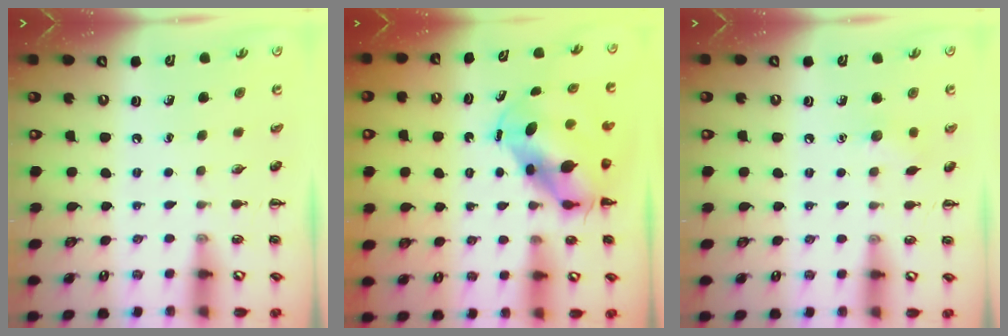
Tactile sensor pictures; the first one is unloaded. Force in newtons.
{"total": 7.8, "press": 7.6, "slide": 2.1}
{"total": 5.0, "press": 4.8, "slide": 1.4}